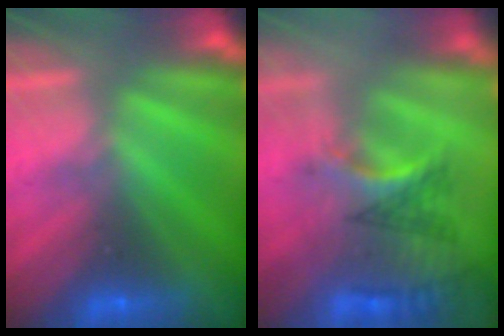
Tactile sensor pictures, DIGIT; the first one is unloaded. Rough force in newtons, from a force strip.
{"total": 2.9}